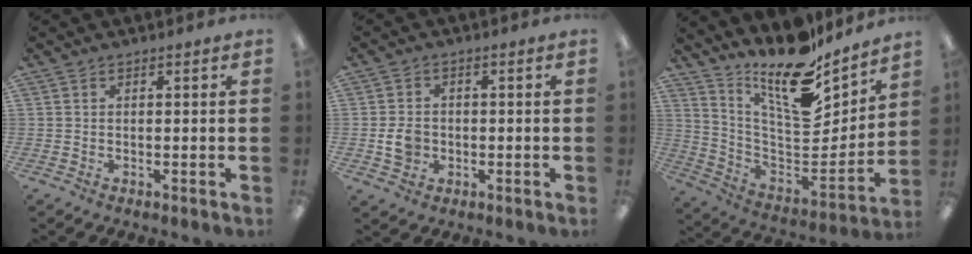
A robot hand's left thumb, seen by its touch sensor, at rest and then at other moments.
{"total": 4.7, "force": [-0.8, 3.9, 2.5], "torque": [-0.041, 0.002, -0.015]}
{"total": 18.4, "force": [14.2, 5.6, 10.3], "torque": [-0.183, -0.129, 0.243]}